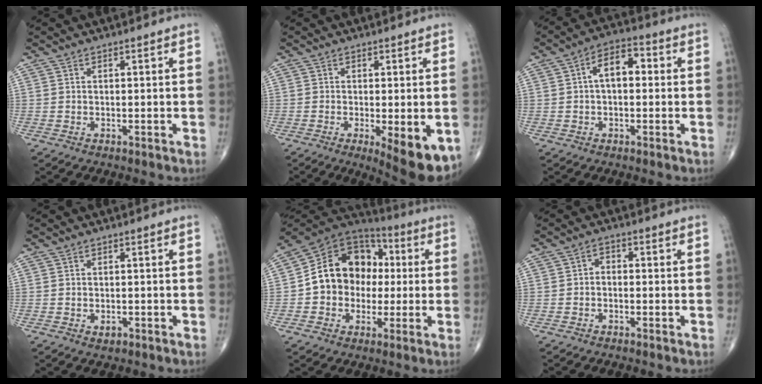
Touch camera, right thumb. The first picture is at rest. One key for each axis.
{"total": 9.6, "fx": -3.4, "fy": 3.0, "fz": 8.4, "tx": -0.110, "ty": -0.020, "tz": -0.045}
{"total": 7.3, "fx": 0.7, "fy": 4.1, "fz": 5.9, "tx": -0.084, "ty": 0.027, "tz": 0.003}
{"total": 1.5, "fx": -0.7, "fy": 1.0, "fz": 0.9, "tx": -0.012, "ty": 0.001, "tz": -0.007}
{"total": 15.8, "fx": 0.0, "fy": 13.1, "fz": 8.9, "tx": -0.104, "ty": 0.036, "tz": -0.008}
{"total": 1.3, "fx": -0.2, "fy": 1.0, "fz": 0.9, "tx": -0.007, "ty": 0.008, "tz": -0.008}